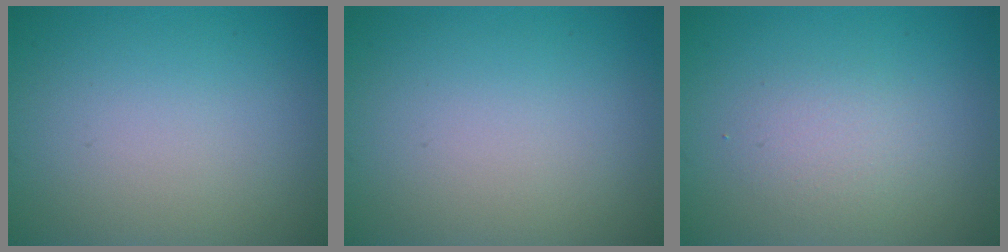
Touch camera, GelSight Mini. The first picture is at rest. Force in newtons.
{"total": 0.0}
{"total": 1.9, "press": 1.8, "slide": 0.2}